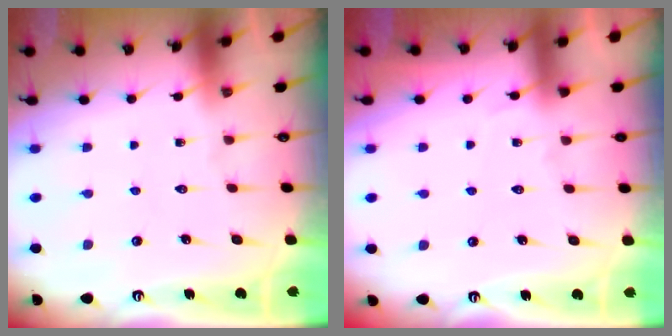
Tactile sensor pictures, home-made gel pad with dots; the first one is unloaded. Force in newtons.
{"total": 4.1, "press": 4.1, "slide": 0.5}